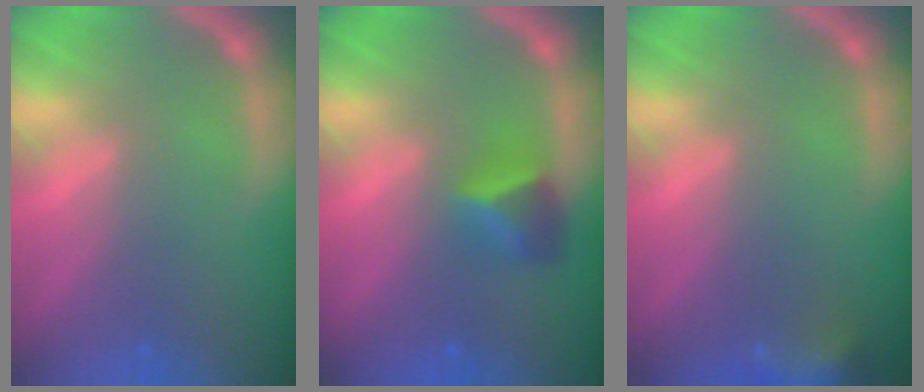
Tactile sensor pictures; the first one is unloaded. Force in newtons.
{"total": 2.9}
{"total": 4.9}